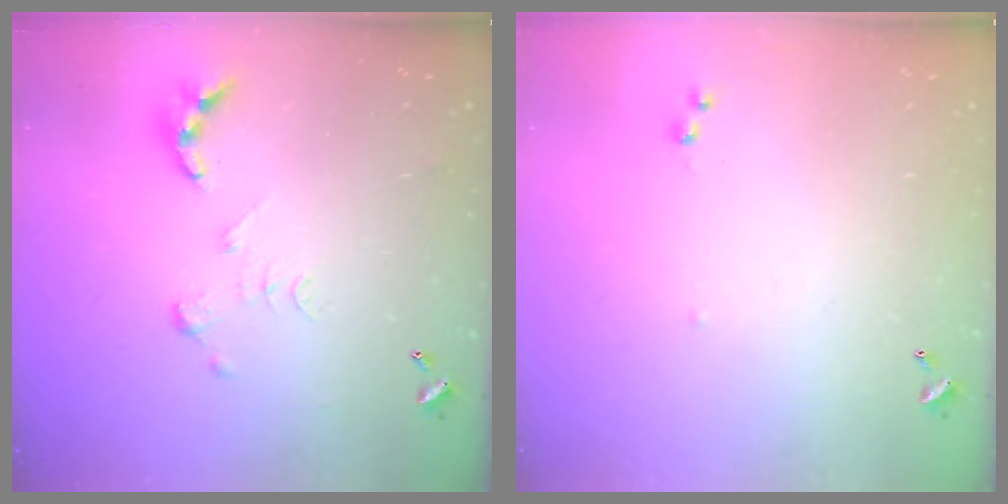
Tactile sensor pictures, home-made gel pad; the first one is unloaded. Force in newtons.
{"total": 5.4, "press": 5.4, "slide": 0.6}